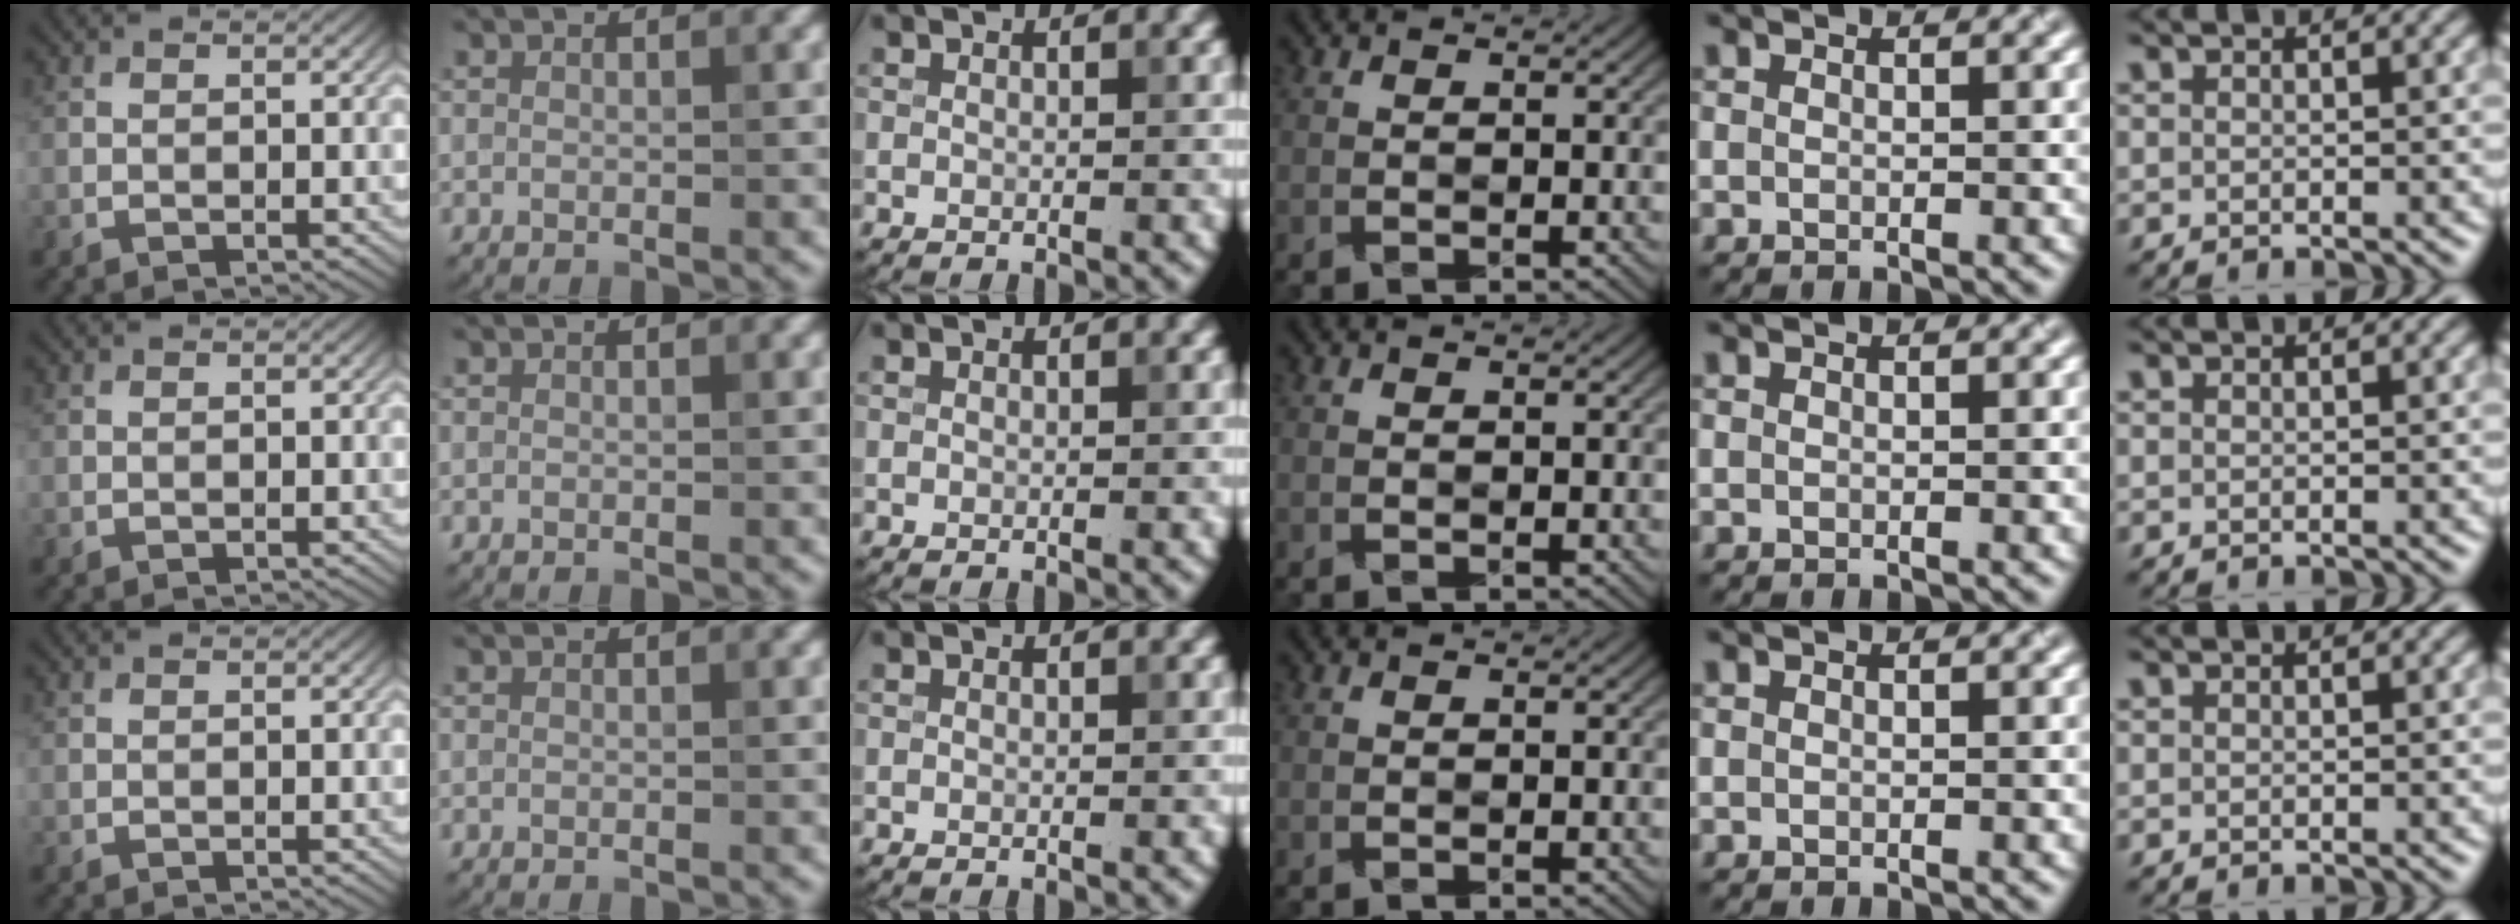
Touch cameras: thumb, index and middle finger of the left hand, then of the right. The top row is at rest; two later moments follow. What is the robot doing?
{"motion": "fold", "object": "plastic wrap"}